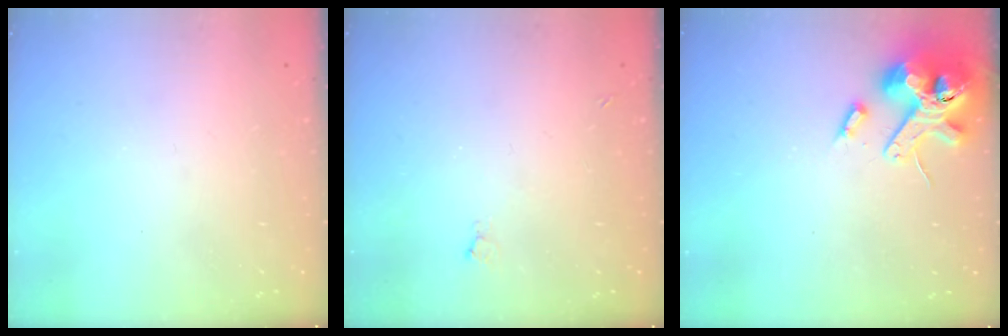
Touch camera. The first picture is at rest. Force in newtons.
{"total": 2.5, "press": 2.4, "slide": 0.6}
{"total": 13.6, "press": 13.5, "slide": 2.1}